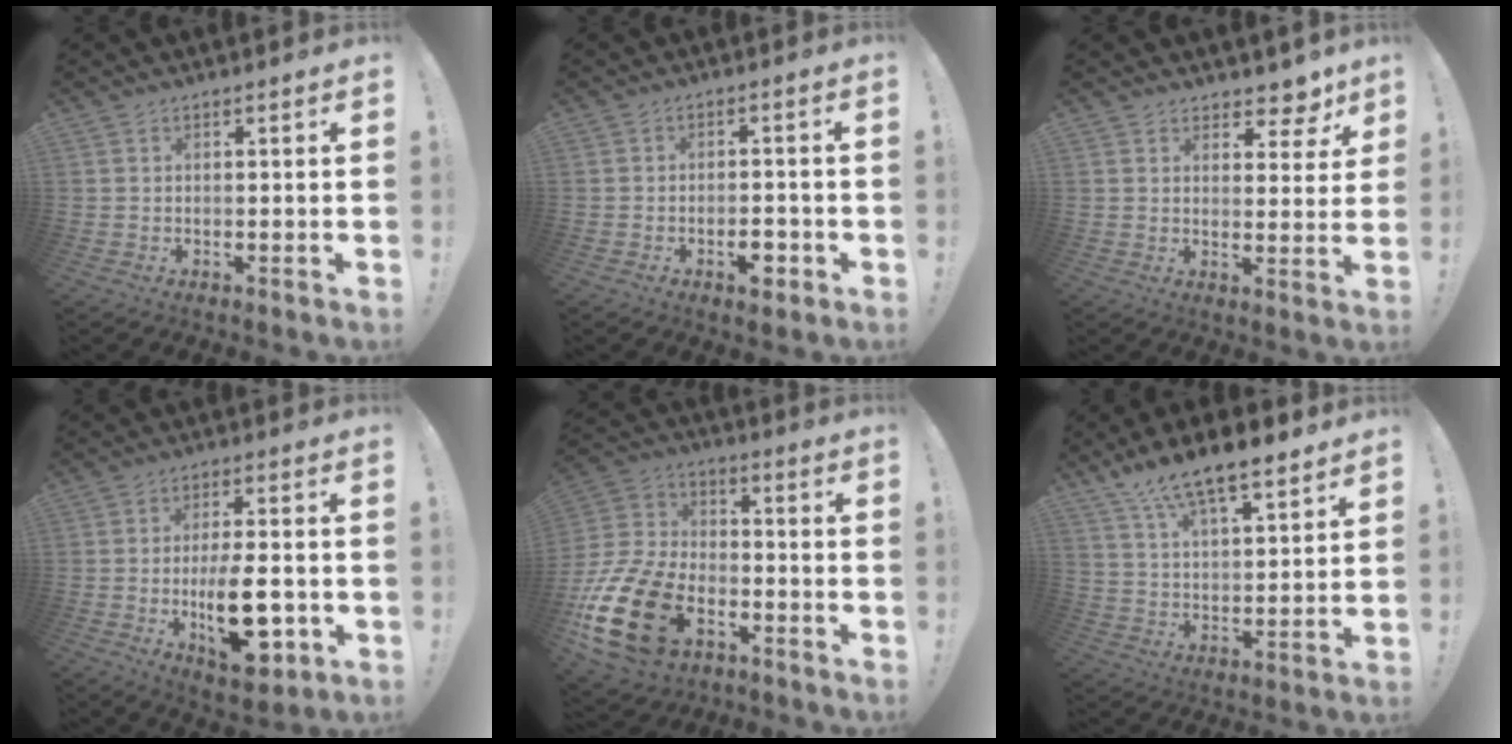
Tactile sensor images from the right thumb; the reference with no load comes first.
{"total": 4.9, "force": [-2.6, 2.6, 3.2], "torque": [-0.043, 0.017, -0.043]}
{"total": 6.7, "force": [5.4, 3.5, 1.7], "torque": [-0.001, -0.052, 0.098]}
{"total": 16.0, "force": [-4.0, 6.5, 14.1], "torque": [-0.231, 0.007, -0.059]}
{"total": 23.9, "force": [-10.4, 15.2, 15.2], "torque": [-0.303, 0.065, -0.167]}
{"total": 12.3, "force": [9.8, 3.8, 6.5], "torque": [-0.111, -0.065, 0.174]}